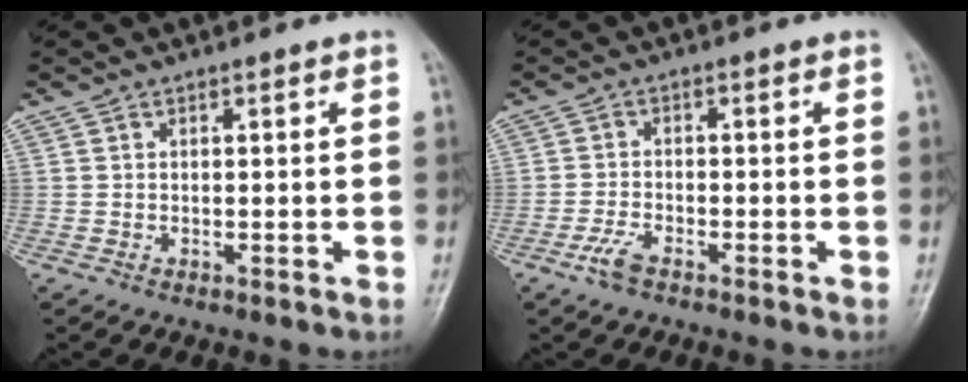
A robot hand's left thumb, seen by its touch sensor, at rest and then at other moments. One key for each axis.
{"total": 3.3, "fx": -2.2, "fy": 1.2, "fz": 2.1, "tx": -0.051, "ty": 0.010, "tz": -0.046}